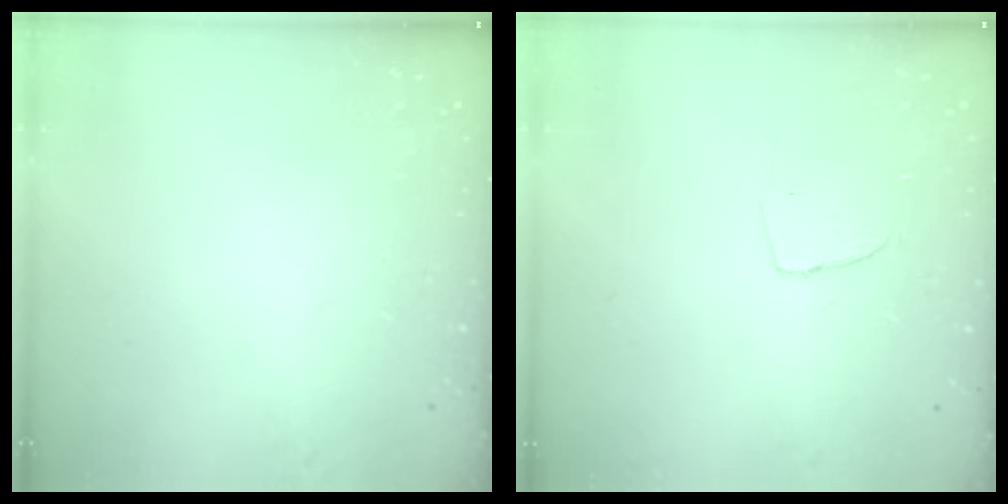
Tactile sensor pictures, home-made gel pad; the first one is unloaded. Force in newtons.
{"total": 4.3, "press": 4.3, "slide": 0.3}